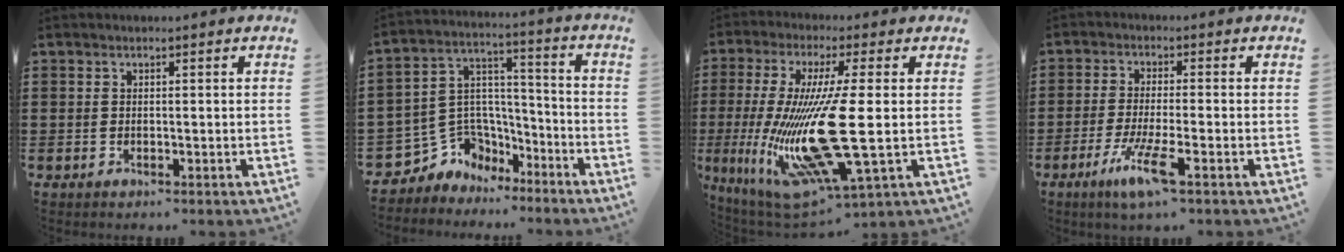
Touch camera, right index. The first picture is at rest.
{"total": 6.4, "force": [-3.1, 5.5, 0.8], "torque": [-0.054, -0.003, -0.060]}
{"total": 16.9, "force": [-0.8, 3.1, 16.6], "torque": [-0.340, -0.030, -0.017]}
{"total": 6.5, "force": [-3.4, 0.4, 5.5], "torque": [-0.123, -0.018, -0.066]}